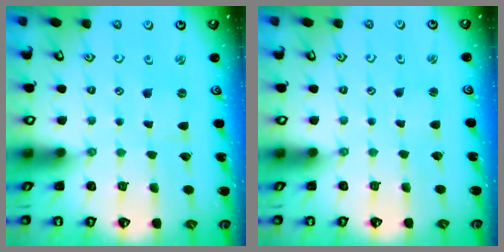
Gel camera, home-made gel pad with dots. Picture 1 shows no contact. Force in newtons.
{"total": 1.6, "press": 1.6, "slide": 0.3}